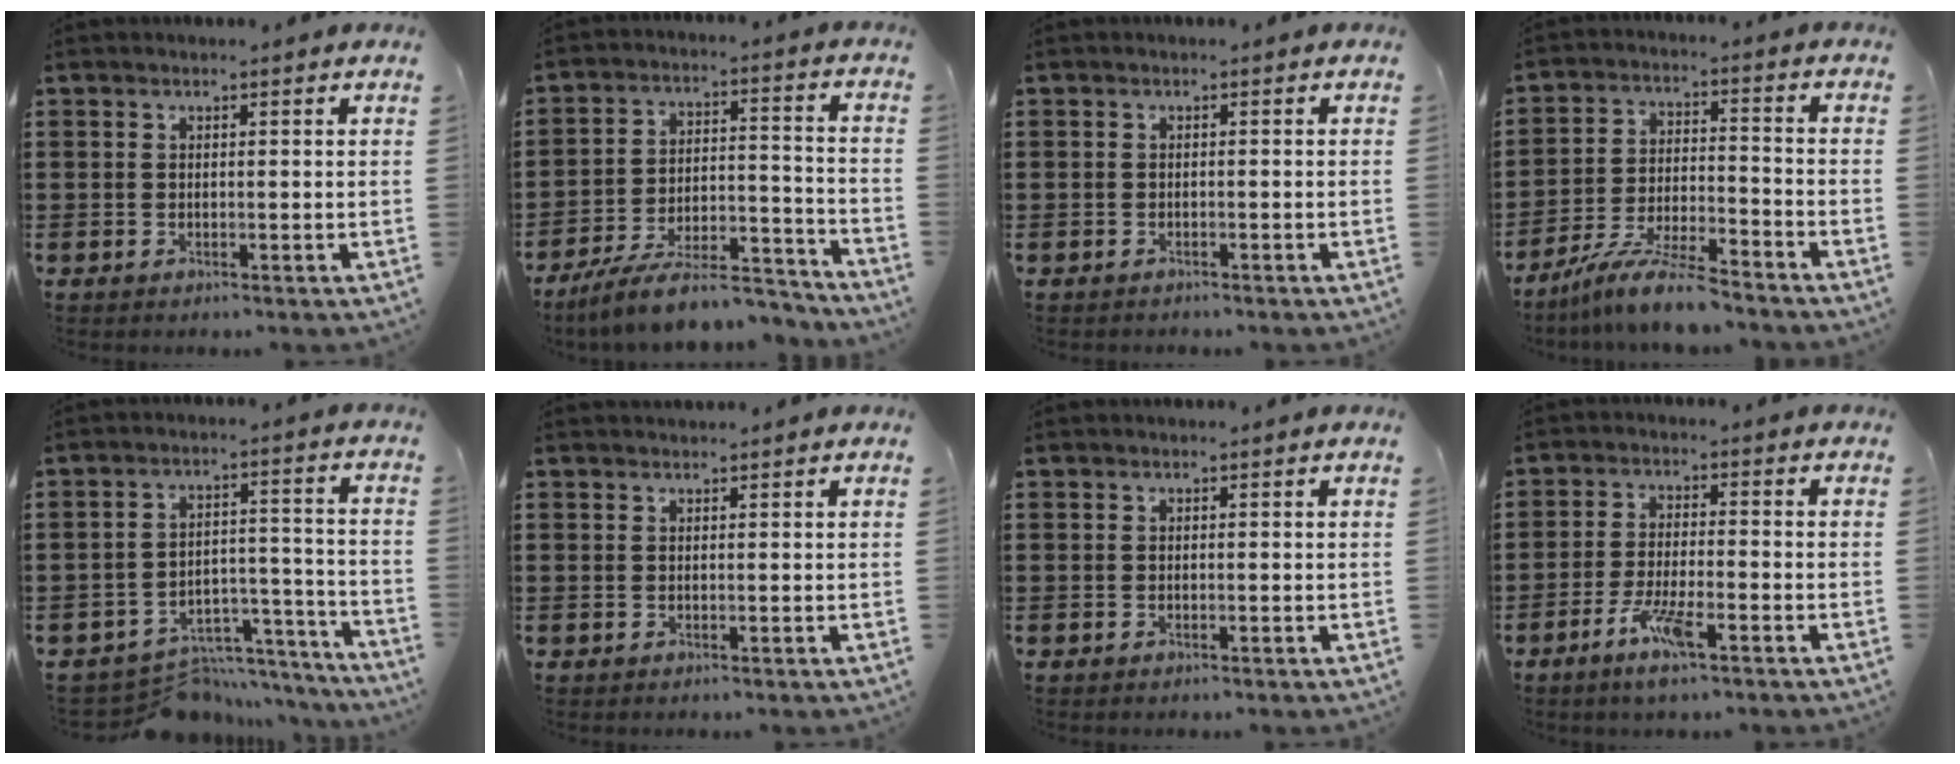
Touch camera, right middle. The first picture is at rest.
{"total": 10.9, "force": [-9.4, 1.9, 5.3], "torque": [-0.081, 0.028, -0.178]}
{"total": 0.8, "force": [-0.7, 0.3, -0.1], "torque": [0.001, 0.004, -0.017]}
{"total": 9.2, "force": [-8.2, 0.8, 4.1], "torque": [-0.079, 0.012, -0.158]}
{"total": 7.5, "force": [-6.9, 2.6, 1.5], "torque": [-0.024, 0.028, -0.130]}
{"total": 0.6, "force": [0.5, 0.2, -0.1], "torque": [0.000, 0.001, 0.011]}
{"total": 0.0}
{"total": 6.2, "force": [-3.4, 1.1, 5.0], "torque": [-0.112, -0.012, -0.064]}